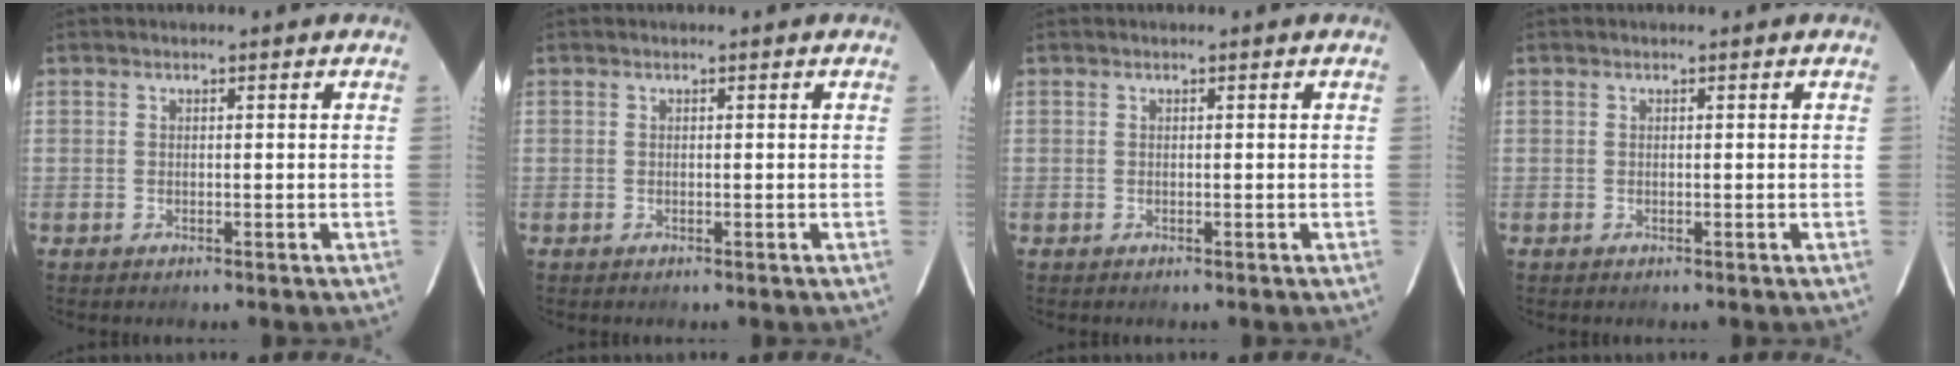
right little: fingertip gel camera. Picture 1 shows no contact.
{"total": 0.0}
{"total": 0.0}
{"total": 0.0}